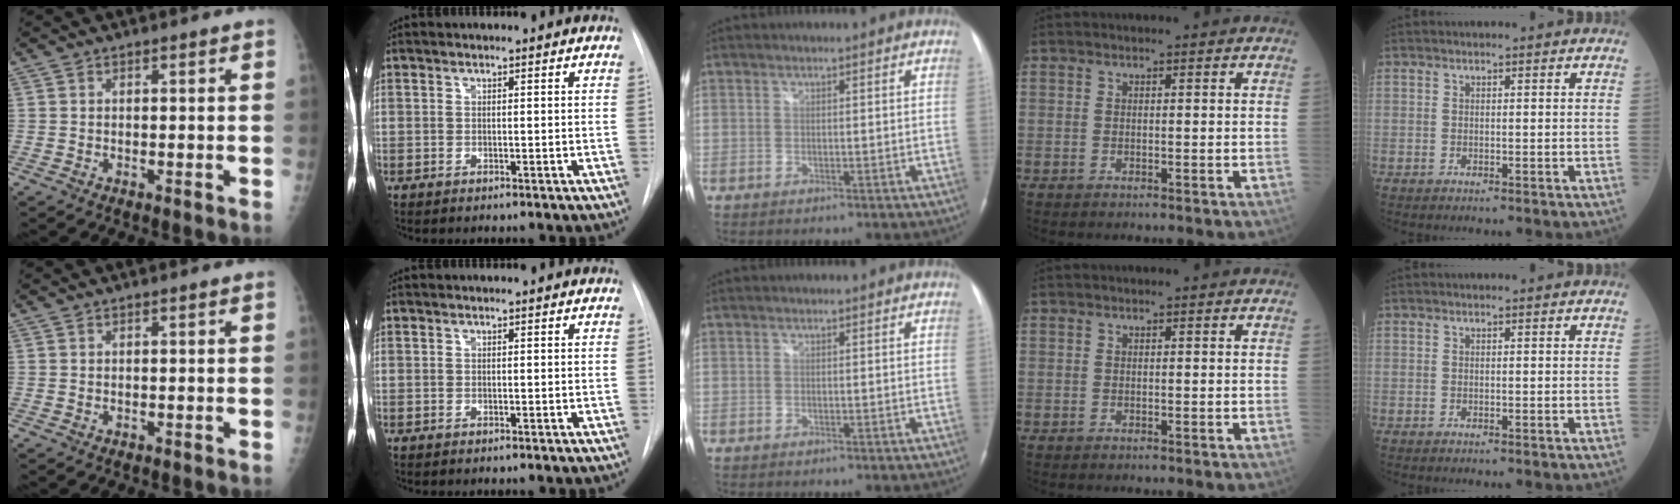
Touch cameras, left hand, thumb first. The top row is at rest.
{}